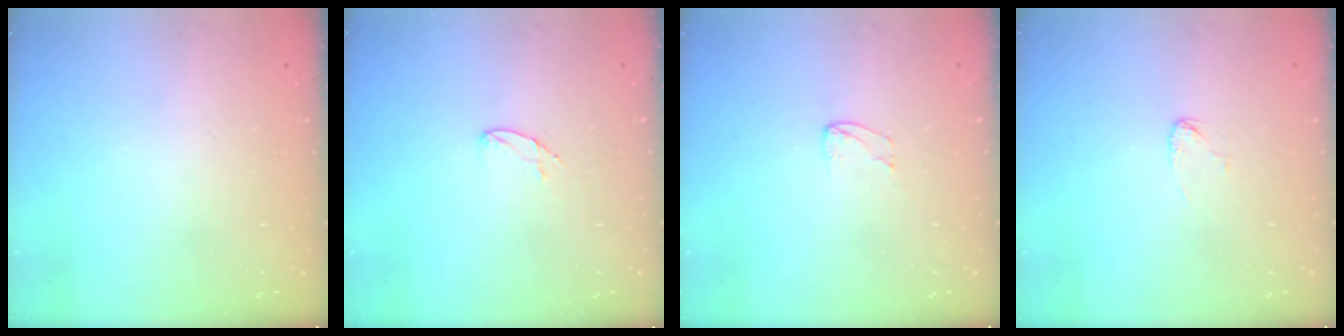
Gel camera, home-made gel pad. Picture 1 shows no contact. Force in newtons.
{"total": 5.3, "press": 5.3, "slide": 0.4}
{"total": 3.2, "press": 3.2, "slide": 0.2}
{"total": 3.0, "press": 3.0, "slide": 0.2}